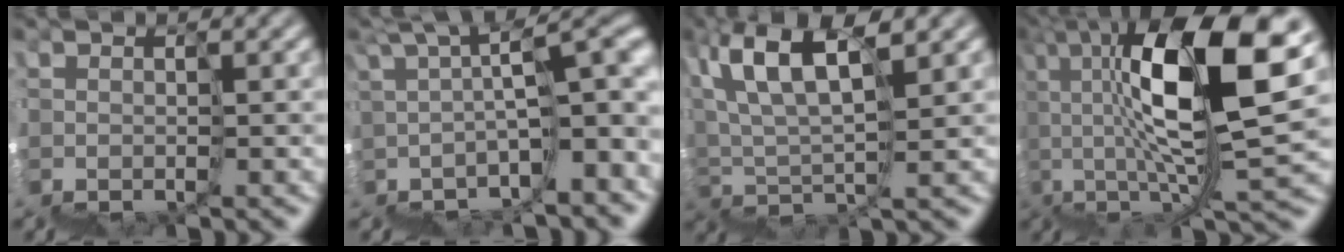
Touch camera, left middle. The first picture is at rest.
{"total": 6.0, "force": [0.4, 0.5, 6.0], "torque": [-0.082, 0.038, 0.024]}
{"total": 7.1, "force": [6.4, -0.4, 3.1], "torque": [-0.071, 0.057, 0.110]}
{"total": 10.0, "force": [5.4, -0.1, 8.4], "torque": [-0.133, 0.045, 0.093]}